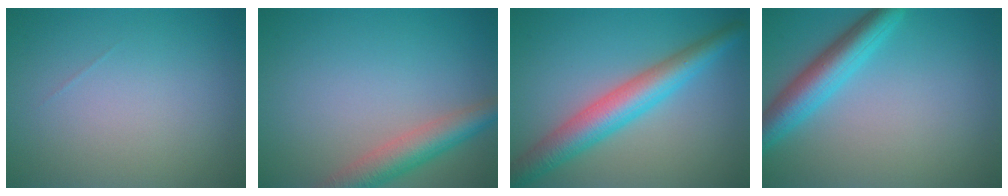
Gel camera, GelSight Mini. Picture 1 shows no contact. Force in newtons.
{"total": 4.5, "press": 4.4, "slide": 0.3}
{"total": 5.8, "press": 5.8, "slide": 0.0}
{"total": 4.8, "press": 4.8, "slide": 0.2}